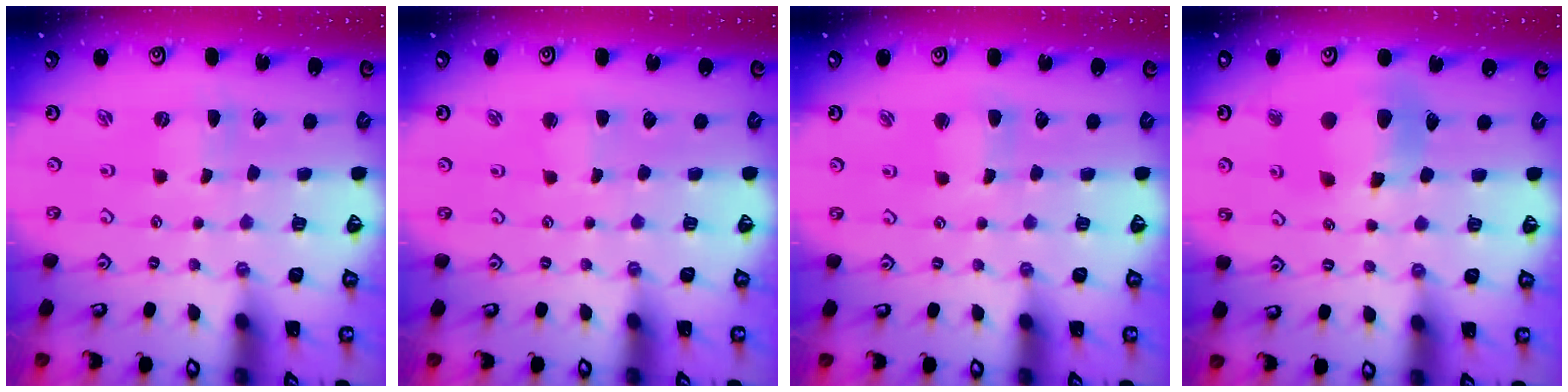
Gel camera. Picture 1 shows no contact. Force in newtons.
{"total": 1.8, "press": 1.7, "slide": 0.3}
{"total": 3.1, "press": 3.1, "slide": 0.4}
{"total": 10.0, "press": 9.9, "slide": 1.4}